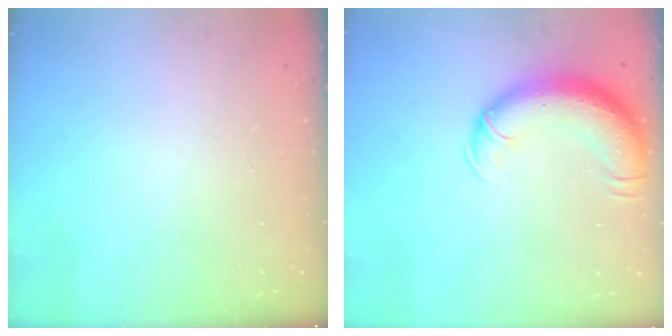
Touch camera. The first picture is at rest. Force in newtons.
{"total": 13.1, "press": 12.7, "slide": 3.2}